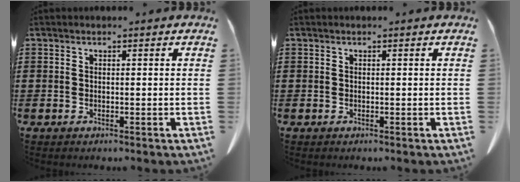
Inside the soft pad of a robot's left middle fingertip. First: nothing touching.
{"total": 0.0}